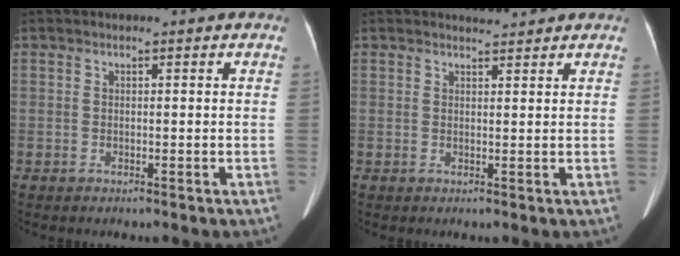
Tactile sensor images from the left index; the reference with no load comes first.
{"total": 1.8, "force": [1.8, 0.1, 0.1], "torque": [-0.007, 0.003, 0.032]}